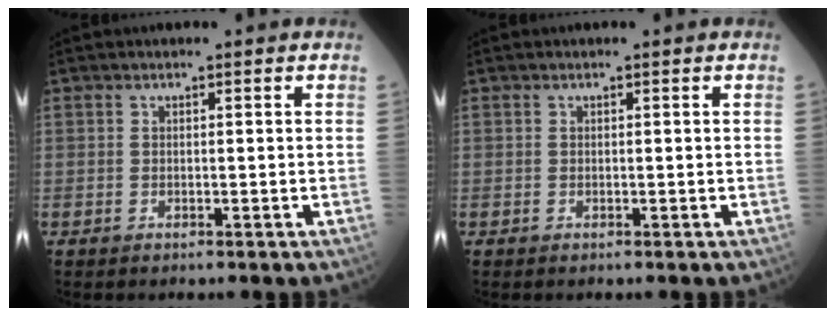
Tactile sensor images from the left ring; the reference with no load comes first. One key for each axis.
{"total": 0.0}